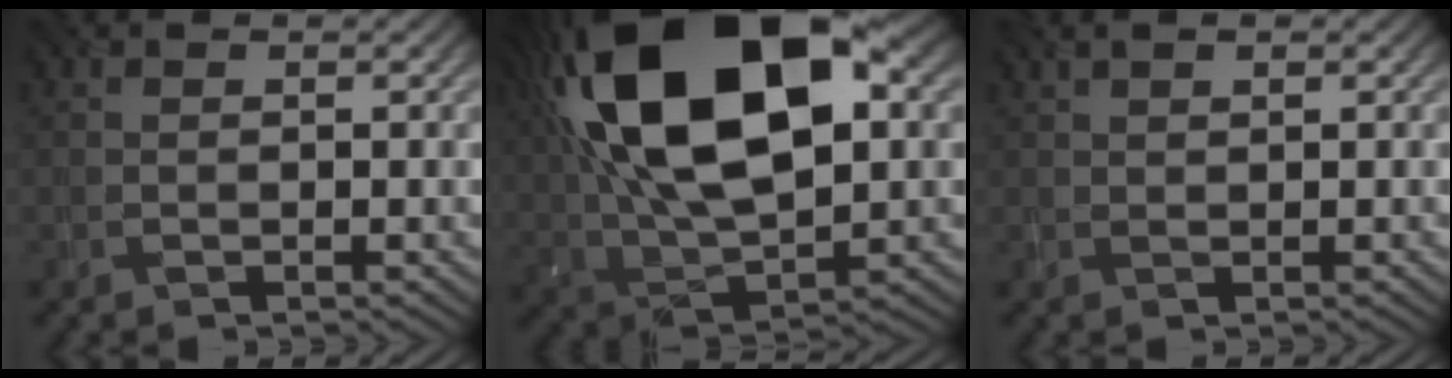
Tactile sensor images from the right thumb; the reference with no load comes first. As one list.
[{"total": 20.5, "force": [6.8, 10.8, 16.0], "torque": [-0.330, 0.040, 0.116]}, {"total": 1.9, "force": [1.3, 0.7, 1.1], "torque": [-0.023, 0.009, 0.027]}]